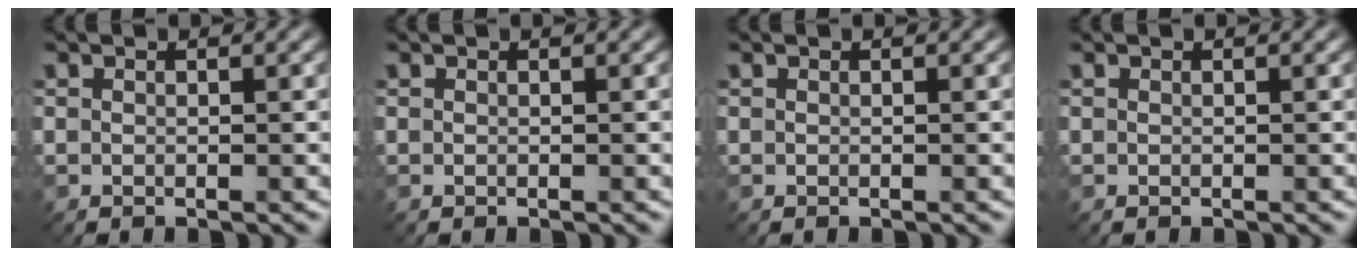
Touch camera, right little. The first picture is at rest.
{"total": 0.0}
{"total": 0.0}
{"total": 0.0}